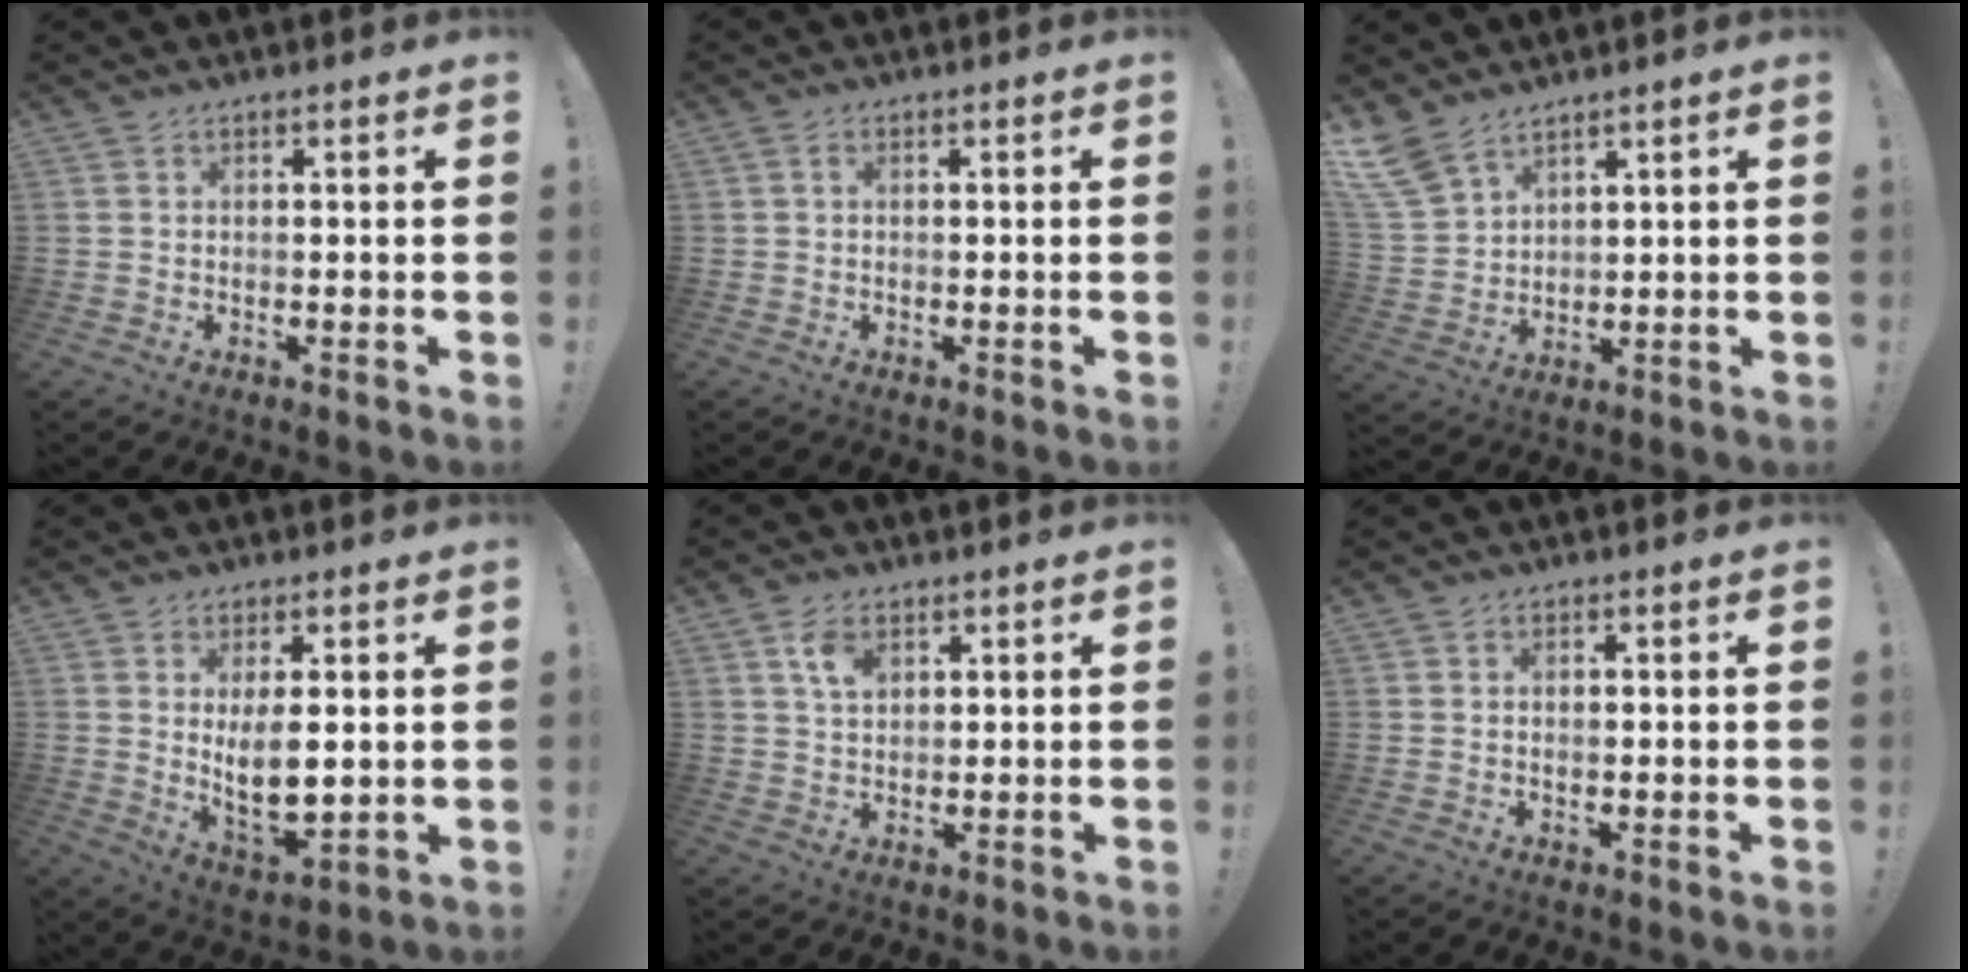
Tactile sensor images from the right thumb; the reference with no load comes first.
{"total": 0.6, "force": [-0.2, 0.0, 0.6], "torque": [-0.013, 0.001, -0.003]}
{"total": 8.4, "force": [6.6, 4.1, 3.3], "torque": [-0.078, -0.041, 0.130]}
{"total": 10.2, "force": [2.0, 4.4, 9.0], "torque": [-0.150, -0.025, 0.035]}
{"total": 5.0, "force": [2.3, 3.0, 3.3], "torque": [-0.048, -0.005, 0.040]}
{"total": 0.9, "force": [0.0, 0.6, 0.7], "torque": [-0.015, 0.004, 0.000]}